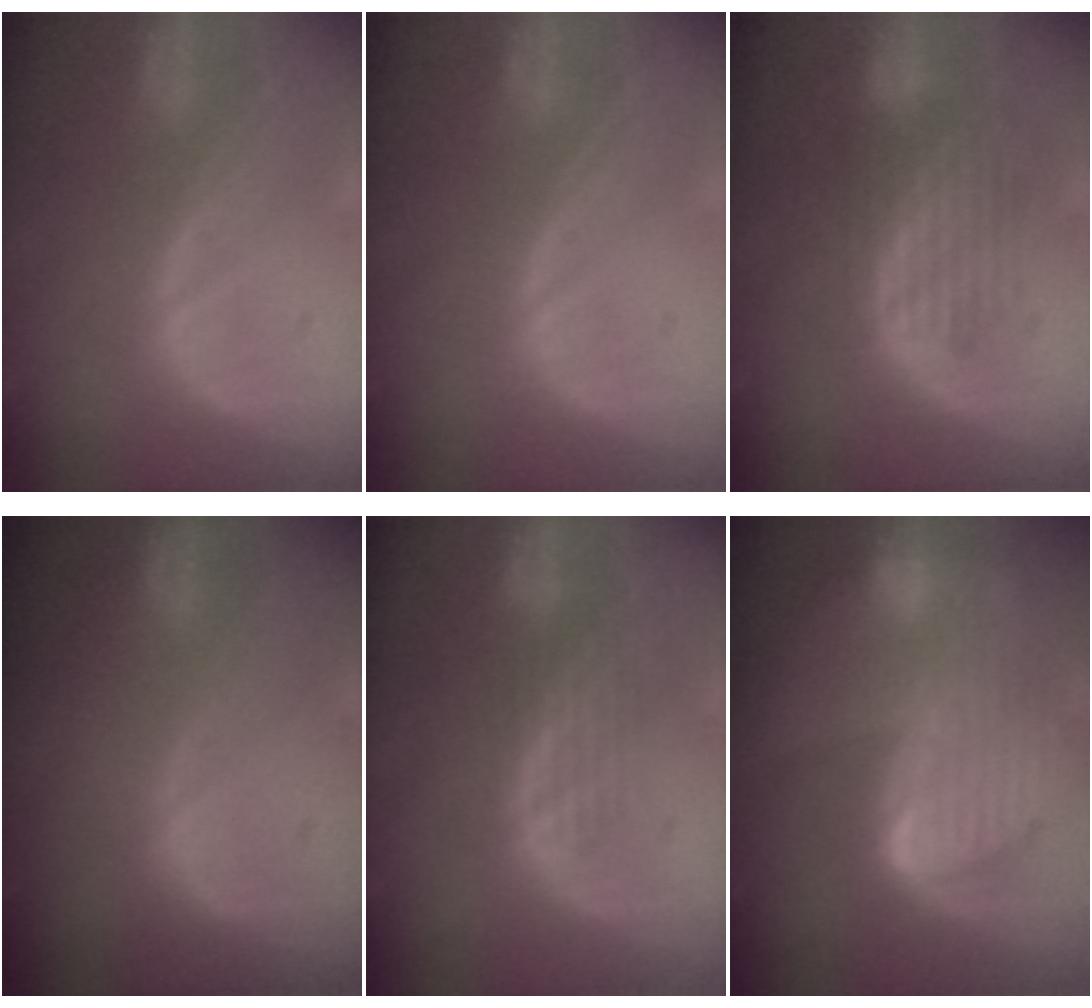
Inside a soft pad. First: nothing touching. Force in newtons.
{"total": 0.0}
{"total": 5.9, "press": 5.9, "slide": 0.4}
{"total": 0.0}
{"total": 3.7, "press": 3.2, "slide": 1.8}
{"total": 9.9, "press": 8.5, "slide": 5.1}